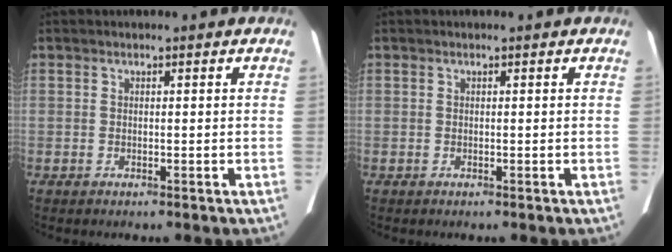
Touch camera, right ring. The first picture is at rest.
{"total": 0.0}